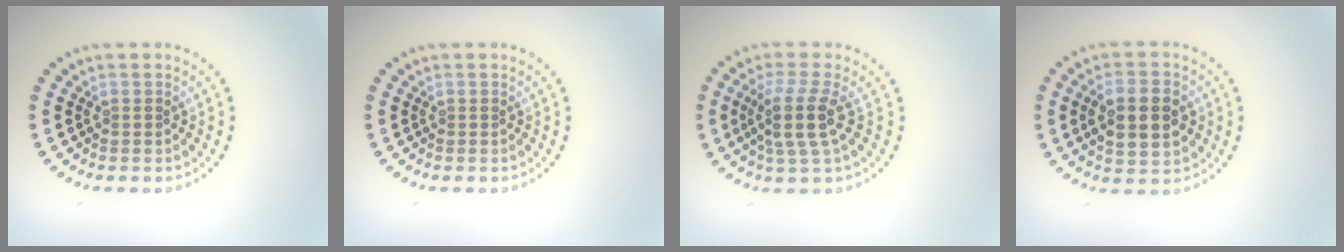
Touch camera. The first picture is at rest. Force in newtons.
{"total": 0.0}
{"total": 3.7, "press": 2.9, "slide": 2.3}
{"total": 5.7, "press": 5.7, "slide": 0.4}